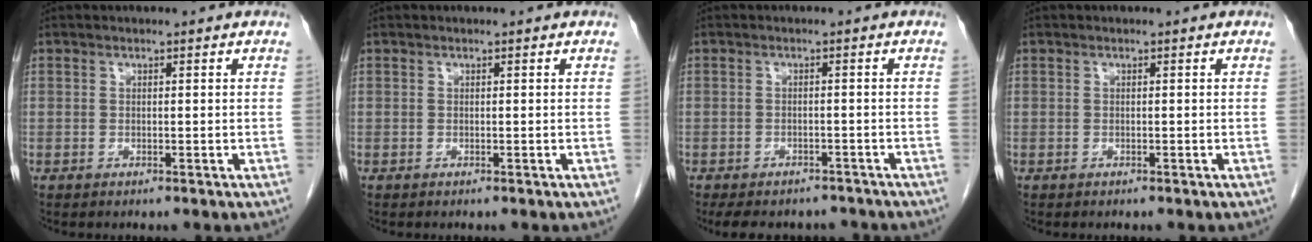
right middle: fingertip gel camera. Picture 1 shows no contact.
{"total": 0.0}
{"total": 10.2, "force": [-8.8, 4.1, 3.1], "torque": [-0.055, 0.003, -0.108]}
{"total": 0.0}